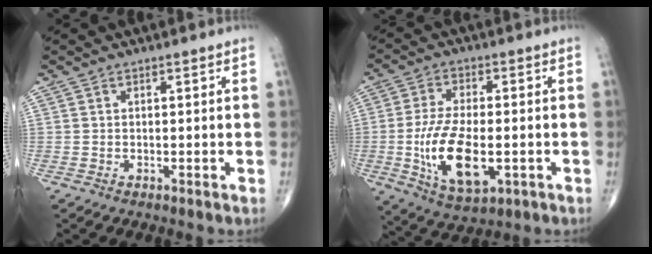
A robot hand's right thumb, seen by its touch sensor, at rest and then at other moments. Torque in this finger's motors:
{"motor_torque": [-0.23, 0.52, 1.01, 0.61, 0.38]}